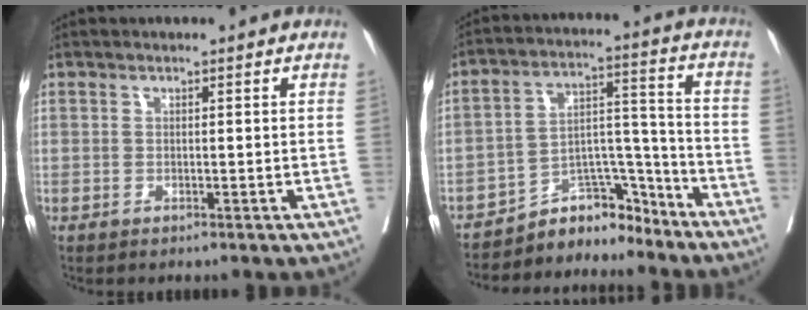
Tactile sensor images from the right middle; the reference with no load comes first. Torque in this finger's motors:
{"motor_torque": [0.81, -1.33, 0.00, 0.00]}